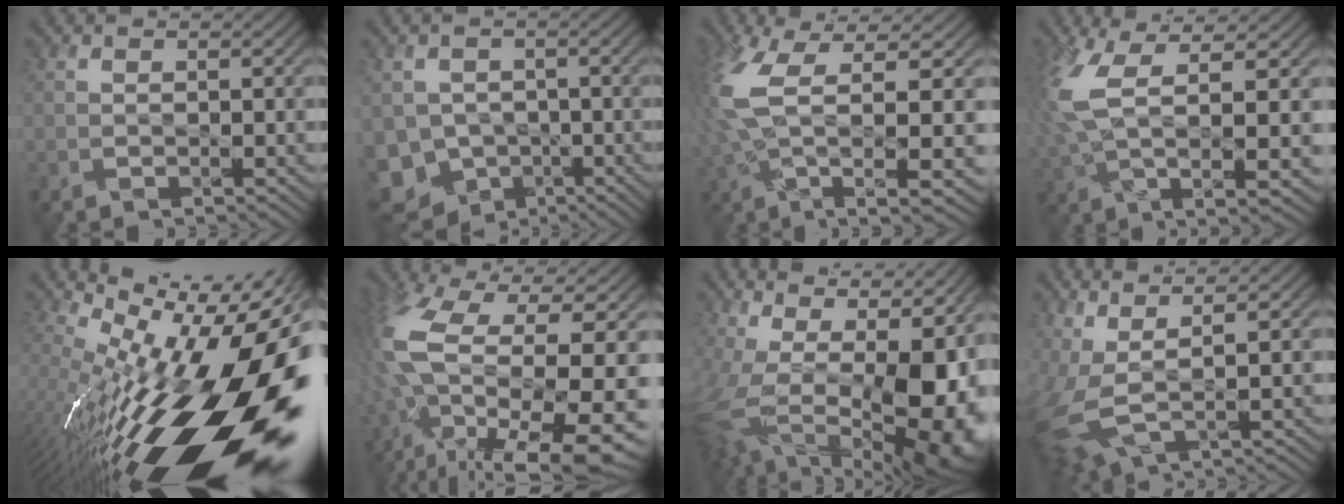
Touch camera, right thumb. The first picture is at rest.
{"total": 8.6, "force": [-4.0, 6.9, 3.1], "torque": [-0.086, -0.011, -0.081]}
{"total": 11.6, "force": [2.0, 3.1, 11.0], "torque": [-0.241, -0.004, 0.046]}
{"total": 10.6, "force": [2.6, 2.9, 9.8], "torque": [-0.223, 0.000, 0.060]}
{"total": 21.5, "force": [-4.3, 7.4, 19.7], "torque": [-0.329, -0.042, -0.067]}
{"total": 17.9, "force": [-2.8, 6.9, 16.3], "torque": [-0.363, -0.020, -0.025]}
{"total": 20.1, "force": [-0.5, 11.5, 16.5], "torque": [-0.258, -0.009, 0.040]}
{"total": 7.6, "force": [1.2, 2.7, 7.0], "torque": [-0.190, -0.003, 0.040]}